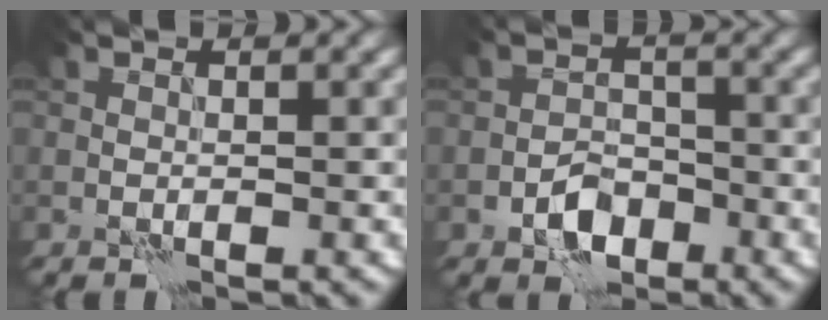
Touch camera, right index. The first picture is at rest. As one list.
[{"total": 3.5, "force": [-1.9, 2.3, 1.8], "torque": [-0.025, 0.004, -0.036]}]